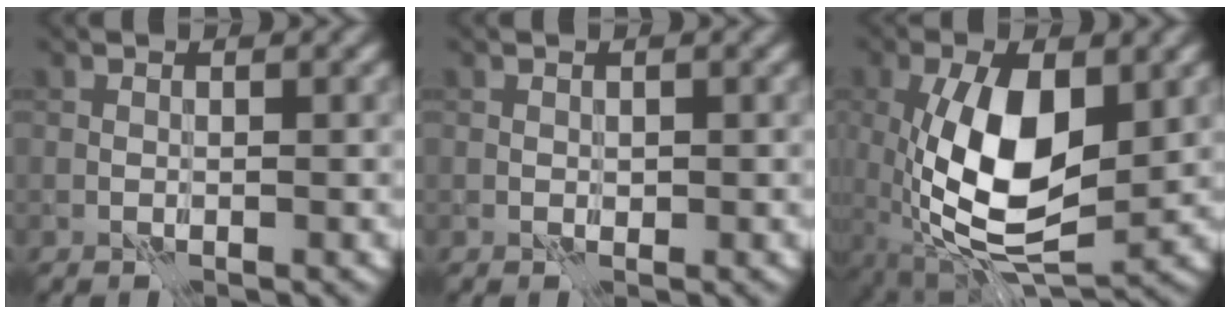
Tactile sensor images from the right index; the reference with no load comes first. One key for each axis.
{"total": 0.5, "fx": -0.1, "fy": 0.5, "fz": 0.2, "tx": -0.001, "ty": -0.003, "tz": 0.002}
{"total": 11.0, "fx": -0.5, "fy": 5.2, "fz": 9.7, "tx": -0.188, "ty": -0.006, "tz": -0.009}